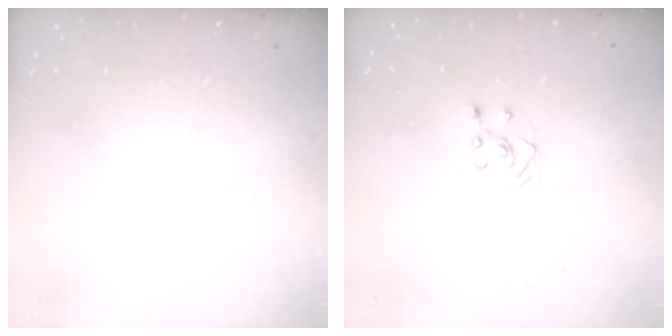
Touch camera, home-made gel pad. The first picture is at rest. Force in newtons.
{"total": 3.0, "press": 2.8, "slide": 1.1}